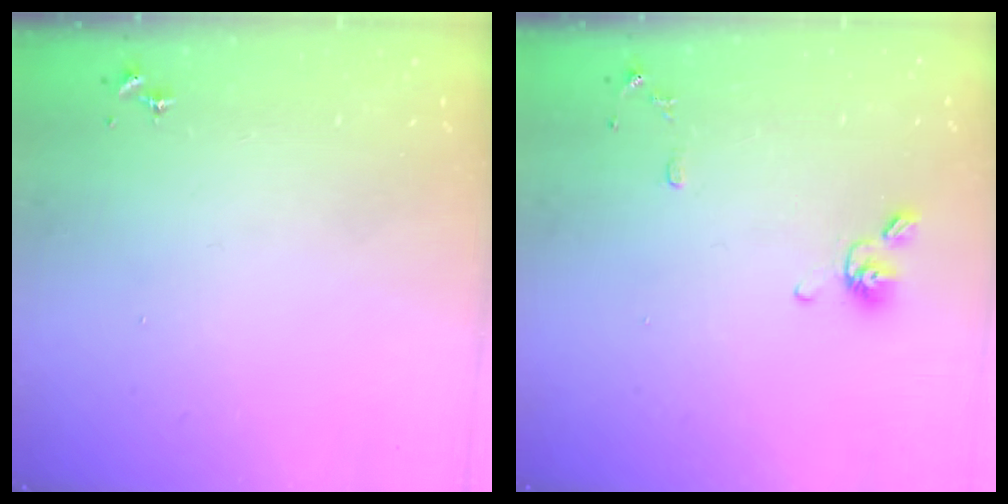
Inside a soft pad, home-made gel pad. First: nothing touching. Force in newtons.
{"total": 9.4, "press": 9.2, "slide": 1.8}